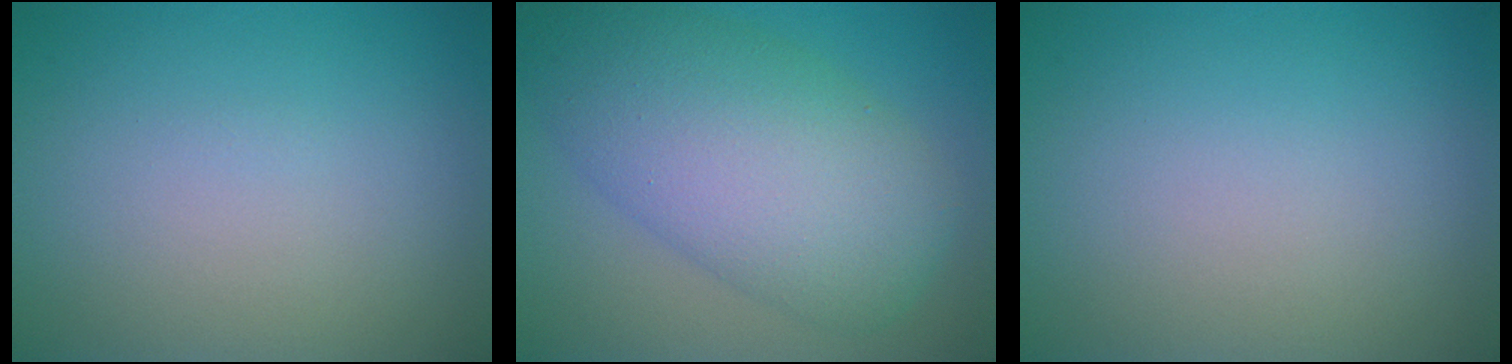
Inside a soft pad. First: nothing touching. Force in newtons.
{"total": 9.5, "press": 9.4, "slide": 0.3}
{"total": 0.0}